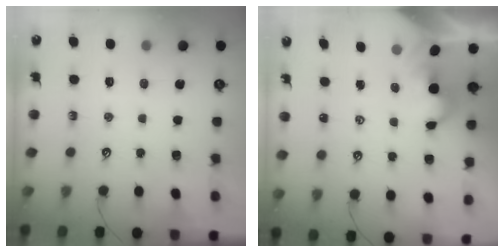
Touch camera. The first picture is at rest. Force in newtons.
{"total": 2.0, "press": 2.0, "slide": 0.2}